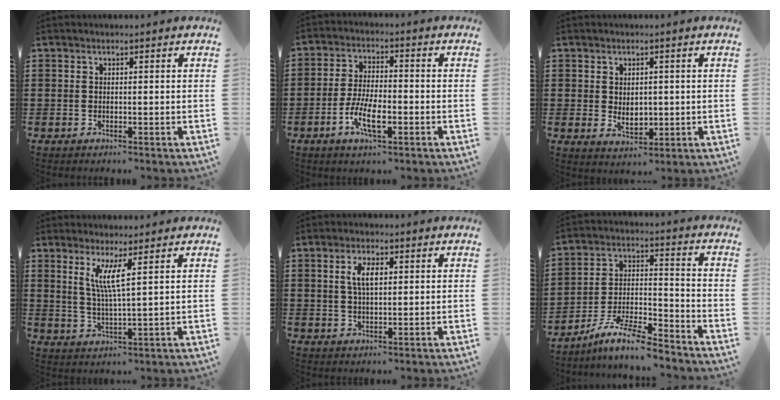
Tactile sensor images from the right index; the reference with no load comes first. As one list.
[{"total": 7.3, "force": [-3.0, 2.7, 6.1], "torque": [-0.139, -0.010, -0.060]}, {"total": 3.0, "force": [0.2, 2.1, 2.2], "torque": [-0.028, 0.001, 0.000]}, {"total": 4.7, "force": [2.2, -0.1, 4.2], "torque": [-0.090, -0.003, 0.035]}, {"total": 4.0, "force": [1.0, 1.7, 3.5], "torque": [-0.074, 0.009, 0.015]}, {"total": 8.6, "force": [-7.5, 0.8, 4.0], "torque": [-0.081, 0.008, -0.146]}]